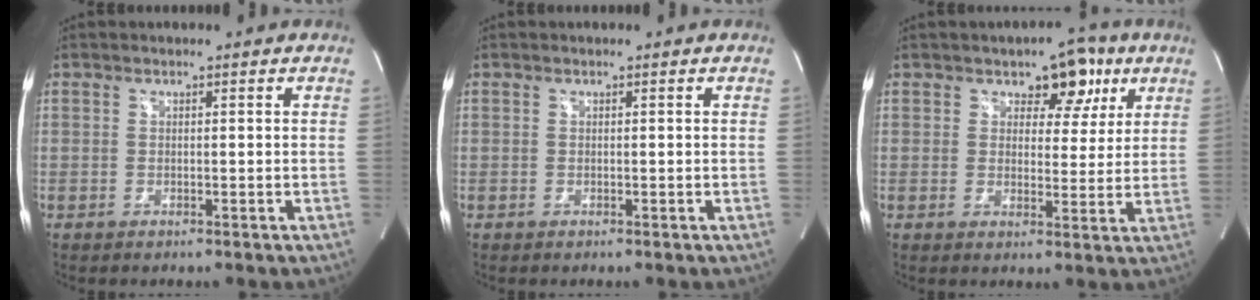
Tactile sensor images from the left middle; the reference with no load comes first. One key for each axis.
{"total": 0.0}
{"total": 6.7, "fx": 3.6, "fy": 4.1, "fz": 3.9, "tx": -0.033, "ty": 0.013, "tz": 0.047}